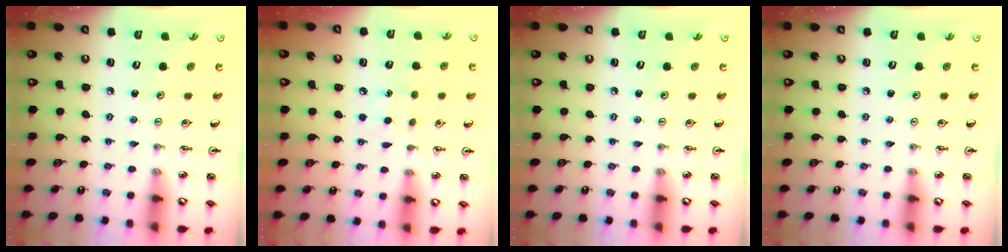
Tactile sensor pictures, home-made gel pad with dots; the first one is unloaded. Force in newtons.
{"total": 5.6, "press": 5.5, "slide": 0.6}
{"total": 0.0}
{"total": 0.0}